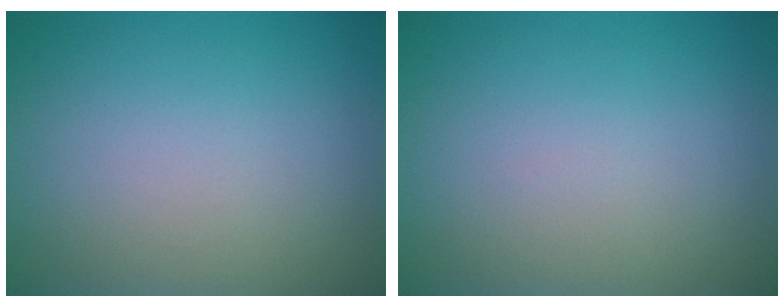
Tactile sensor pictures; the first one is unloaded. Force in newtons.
{"total": 0.0}